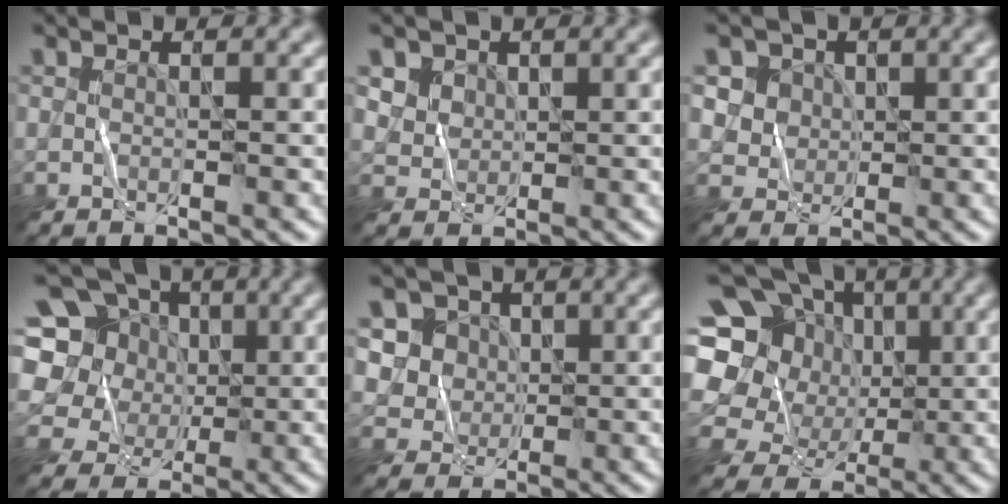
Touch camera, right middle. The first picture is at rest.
{"total": 4.4, "force": [2.4, 3.4, 1.6], "torque": [-0.052, 0.001, 0.050]}
{"total": 4.4, "force": [1.8, 3.7, 1.5], "torque": [-0.038, 0.000, 0.035]}
{"total": 10.4, "force": [1.9, 9.3, 4.3], "torque": [-0.126, 0.049, -0.001]}
{"total": 5.1, "force": [1.7, 4.4, 2.0], "torque": [-0.043, -0.003, 0.027]}
{"total": 15.2, "force": [1.3, 13.7, 6.4], "torque": [-0.165, 0.034, 0.009]}